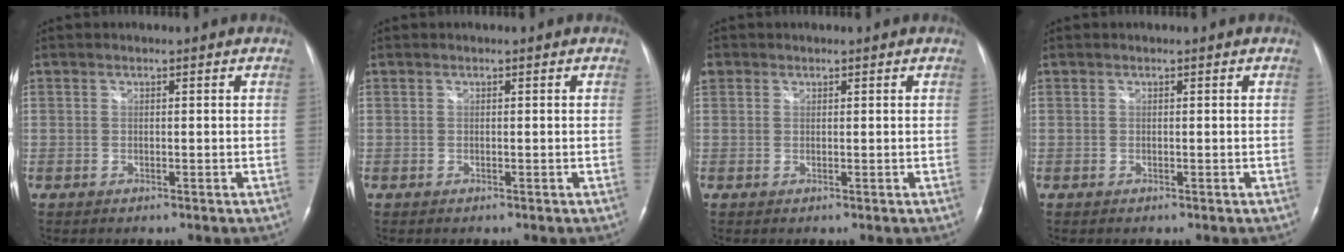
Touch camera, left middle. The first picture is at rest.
{"total": 0.0}
{"total": 1.8, "force": [0.9, 1.5, 0.4], "torque": [-0.006, 0.013, 0.016]}
{"total": 0.0}